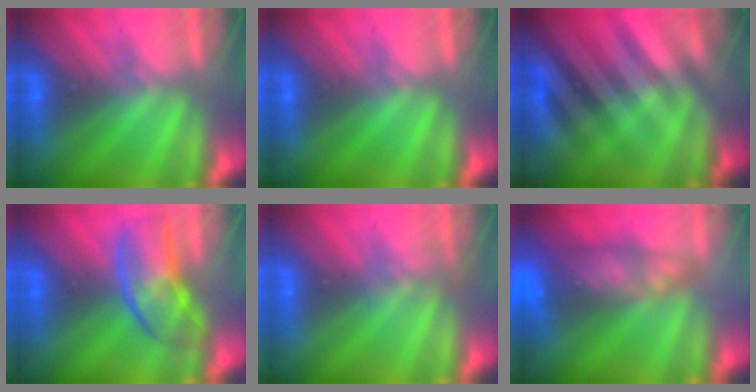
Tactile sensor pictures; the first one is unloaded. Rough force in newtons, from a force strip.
{"total": 0.0}
{"total": 2.9}
{"total": 2.7}
{"total": 2.2}
{"total": 7.2}